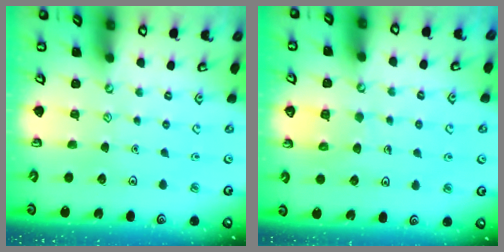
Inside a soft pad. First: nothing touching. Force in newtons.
{"total": 6.4, "press": 6.4, "slide": 0.5}